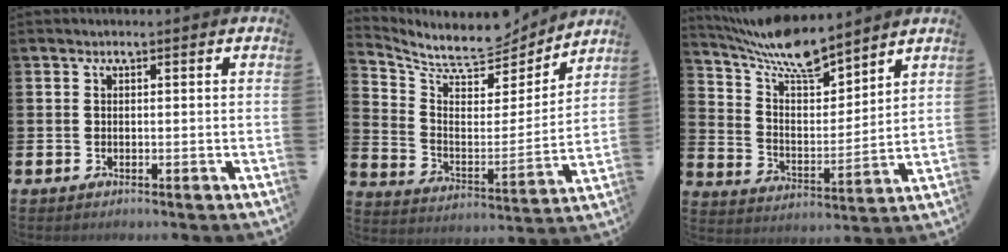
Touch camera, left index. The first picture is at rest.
{"total": 8.4, "force": [7.9, 2.2, 2.0], "torque": [-0.077, -0.066, 0.135]}
{"total": 9.8, "force": [8.9, 1.8, 3.6], "torque": [-0.110, -0.052, 0.162]}